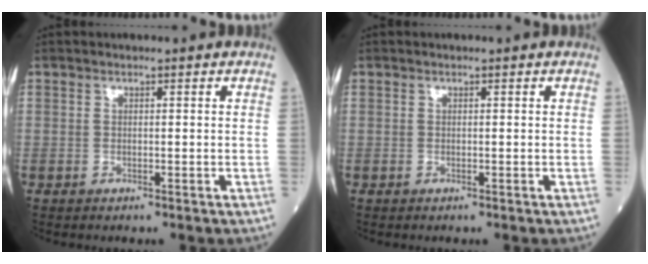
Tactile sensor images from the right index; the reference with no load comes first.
{"total": 0.0}